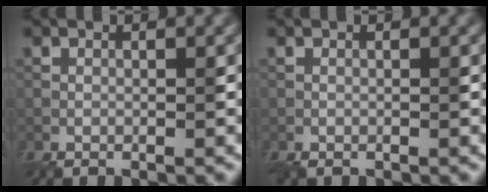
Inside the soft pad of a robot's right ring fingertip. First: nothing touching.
{"total": 0.0}